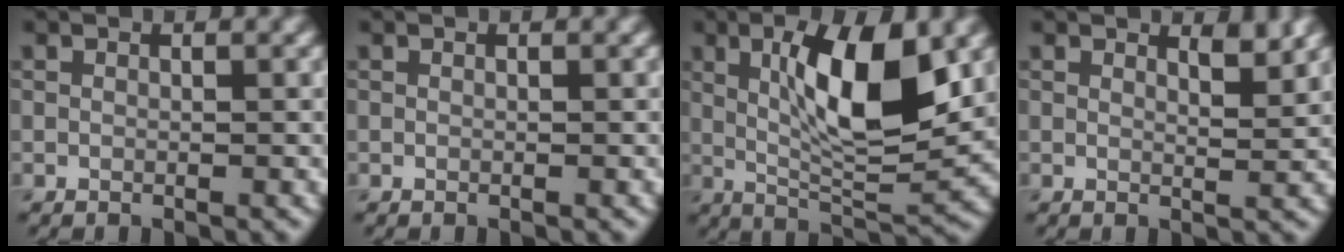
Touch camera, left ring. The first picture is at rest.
{"total": 0.0}
{"total": 9.0, "force": [2.2, 2.5, 8.4], "torque": [-0.132, -0.003, 0.039]}
{"total": 1.8, "force": [1.5, 0.3, 0.9], "torque": [-0.009, -0.001, 0.021]}